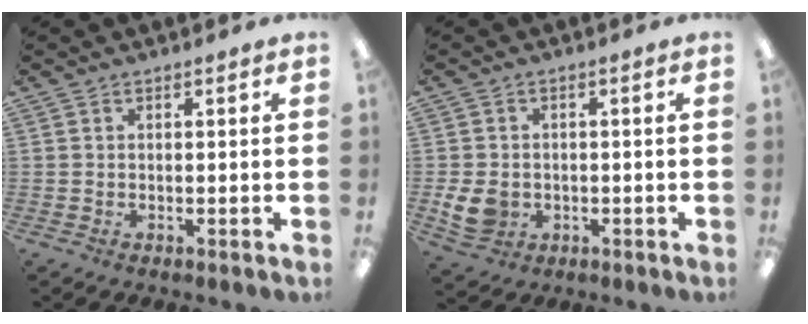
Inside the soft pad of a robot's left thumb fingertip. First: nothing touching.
{"total": 6.2, "force": [-1.1, 5.1, 3.4], "torque": [-0.076, 0.002, -0.020]}